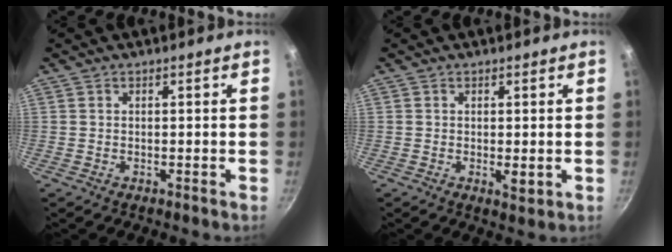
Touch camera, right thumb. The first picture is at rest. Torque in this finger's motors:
{"motor_torque": [0.32, 0.52, 0.46, 0.03, 0.01]}